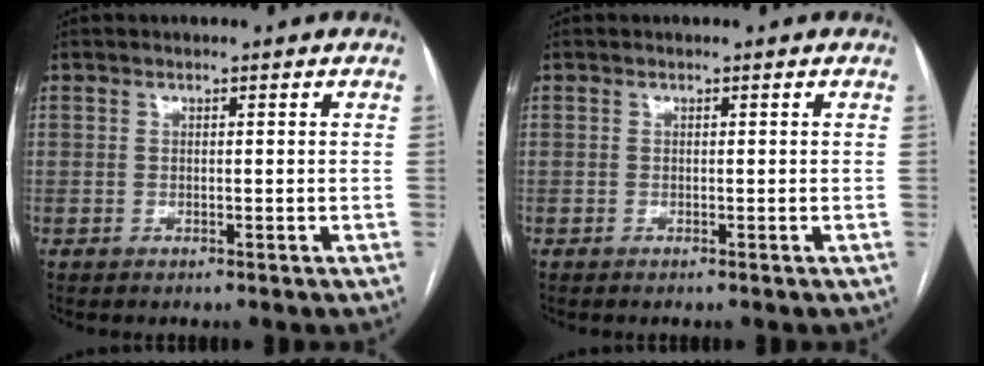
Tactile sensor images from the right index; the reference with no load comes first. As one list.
[{"total": 0.0}]